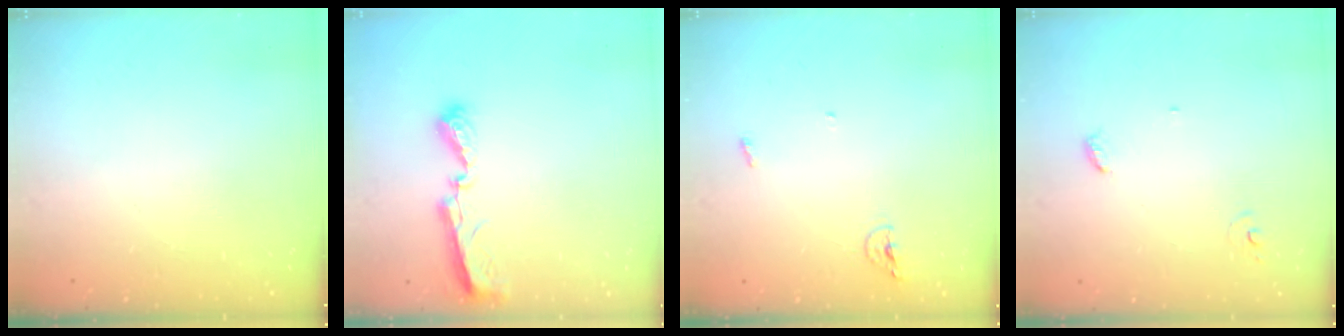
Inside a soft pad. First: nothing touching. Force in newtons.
{"total": 8.9, "press": 8.9, "slide": 0.2}
{"total": 3.9, "press": 3.8, "slide": 0.8}
{"total": 3.8, "press": 3.8, "slide": 0.3}